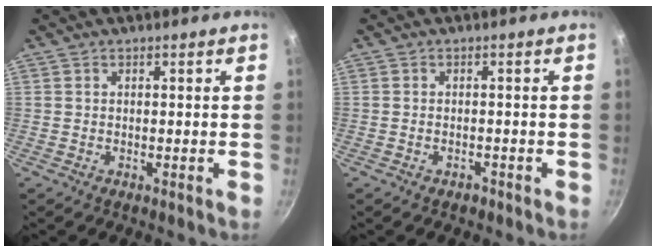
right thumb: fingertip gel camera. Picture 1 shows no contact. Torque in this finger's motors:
{"motor_torque": [-0.37, 0.16, -0.33, 0.15, -0.08]}